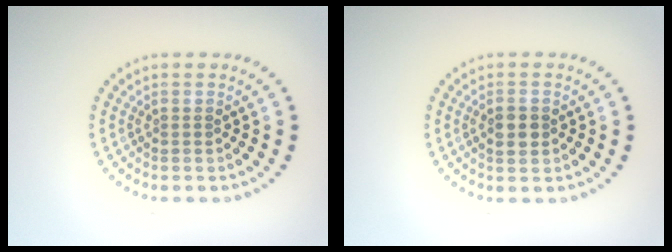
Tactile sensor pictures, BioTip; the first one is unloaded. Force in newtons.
{"total": 2.0, "press": 2.0, "slide": 0.2}